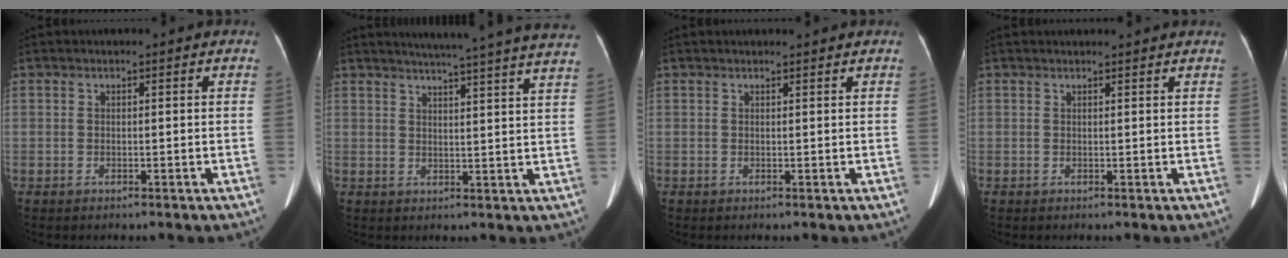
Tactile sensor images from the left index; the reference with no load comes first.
{"total": 21.5, "force": [19.6, -1.1, 8.9], "torque": [-0.131, -0.058, 0.229]}
{"total": 3.3, "force": [3.1, 0.1, 1.0], "torque": [-0.010, 0.003, 0.034]}
{"total": 4.7, "force": [4.5, 0.2, 1.4], "torque": [-0.016, 0.004, 0.044]}